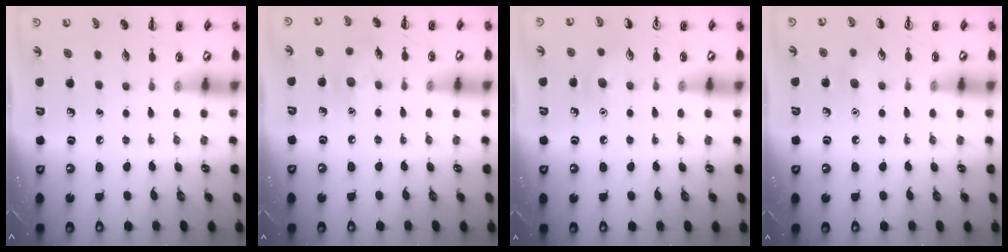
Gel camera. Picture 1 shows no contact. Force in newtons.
{"total": 7.8, "press": 7.6, "slide": 1.5}
{"total": 7.3, "press": 7.0, "slide": 2.1}
{"total": 5.2, "press": 5.0, "slide": 1.5}